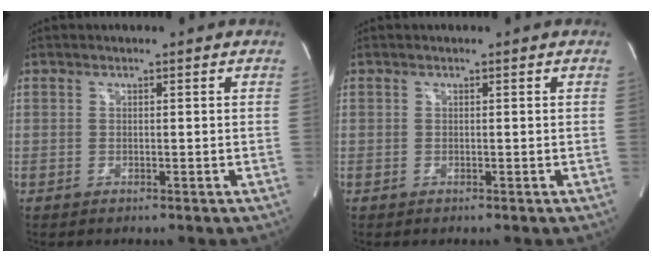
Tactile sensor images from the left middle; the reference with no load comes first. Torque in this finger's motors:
{"motor_torque": [-0.17, -0.16, 0.11, 0.01]}